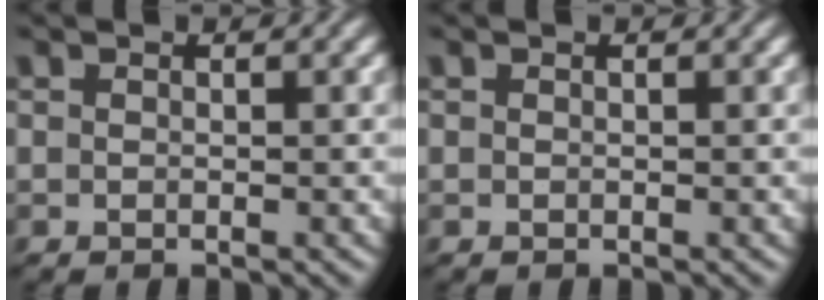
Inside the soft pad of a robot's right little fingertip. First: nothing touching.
{"total": 0.0}